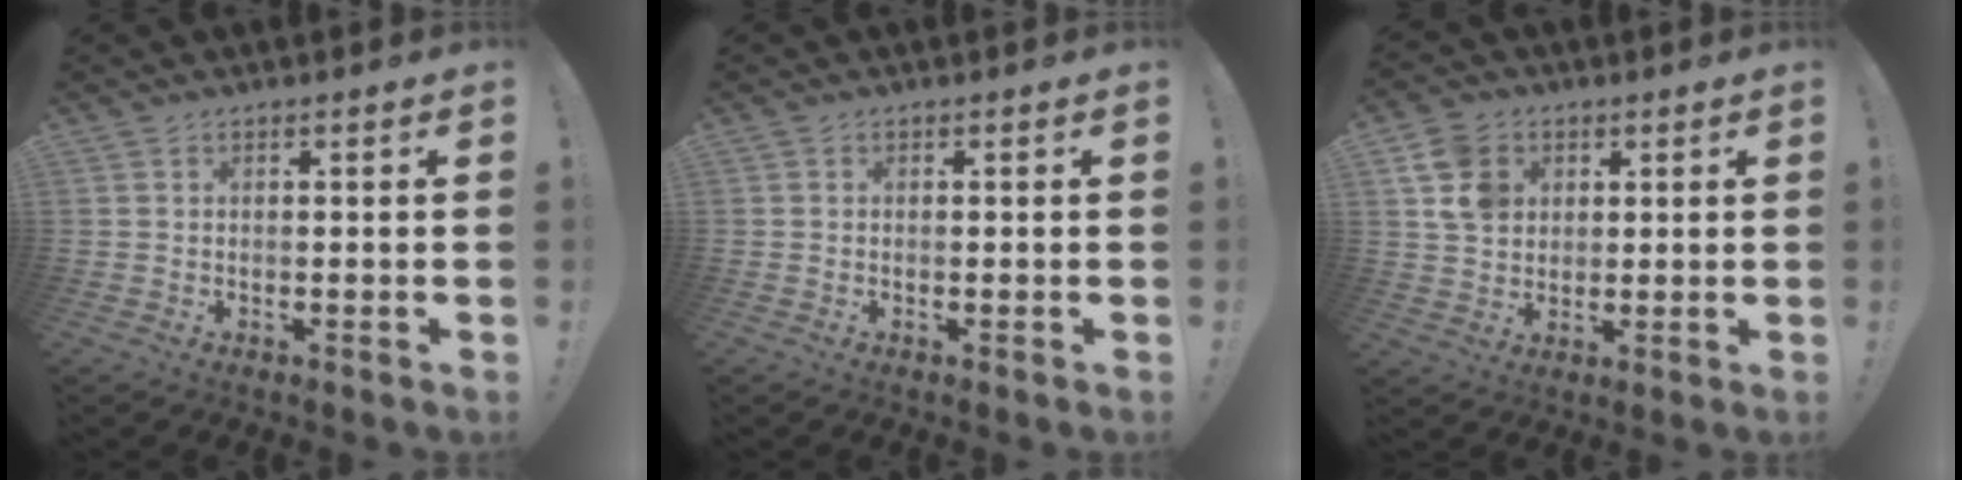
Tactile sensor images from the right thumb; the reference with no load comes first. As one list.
[{"total": 0.0}, {"total": 10.3, "force": [3.7, 8.3, 4.8], "torque": [-0.089, -0.003, 0.078]}]